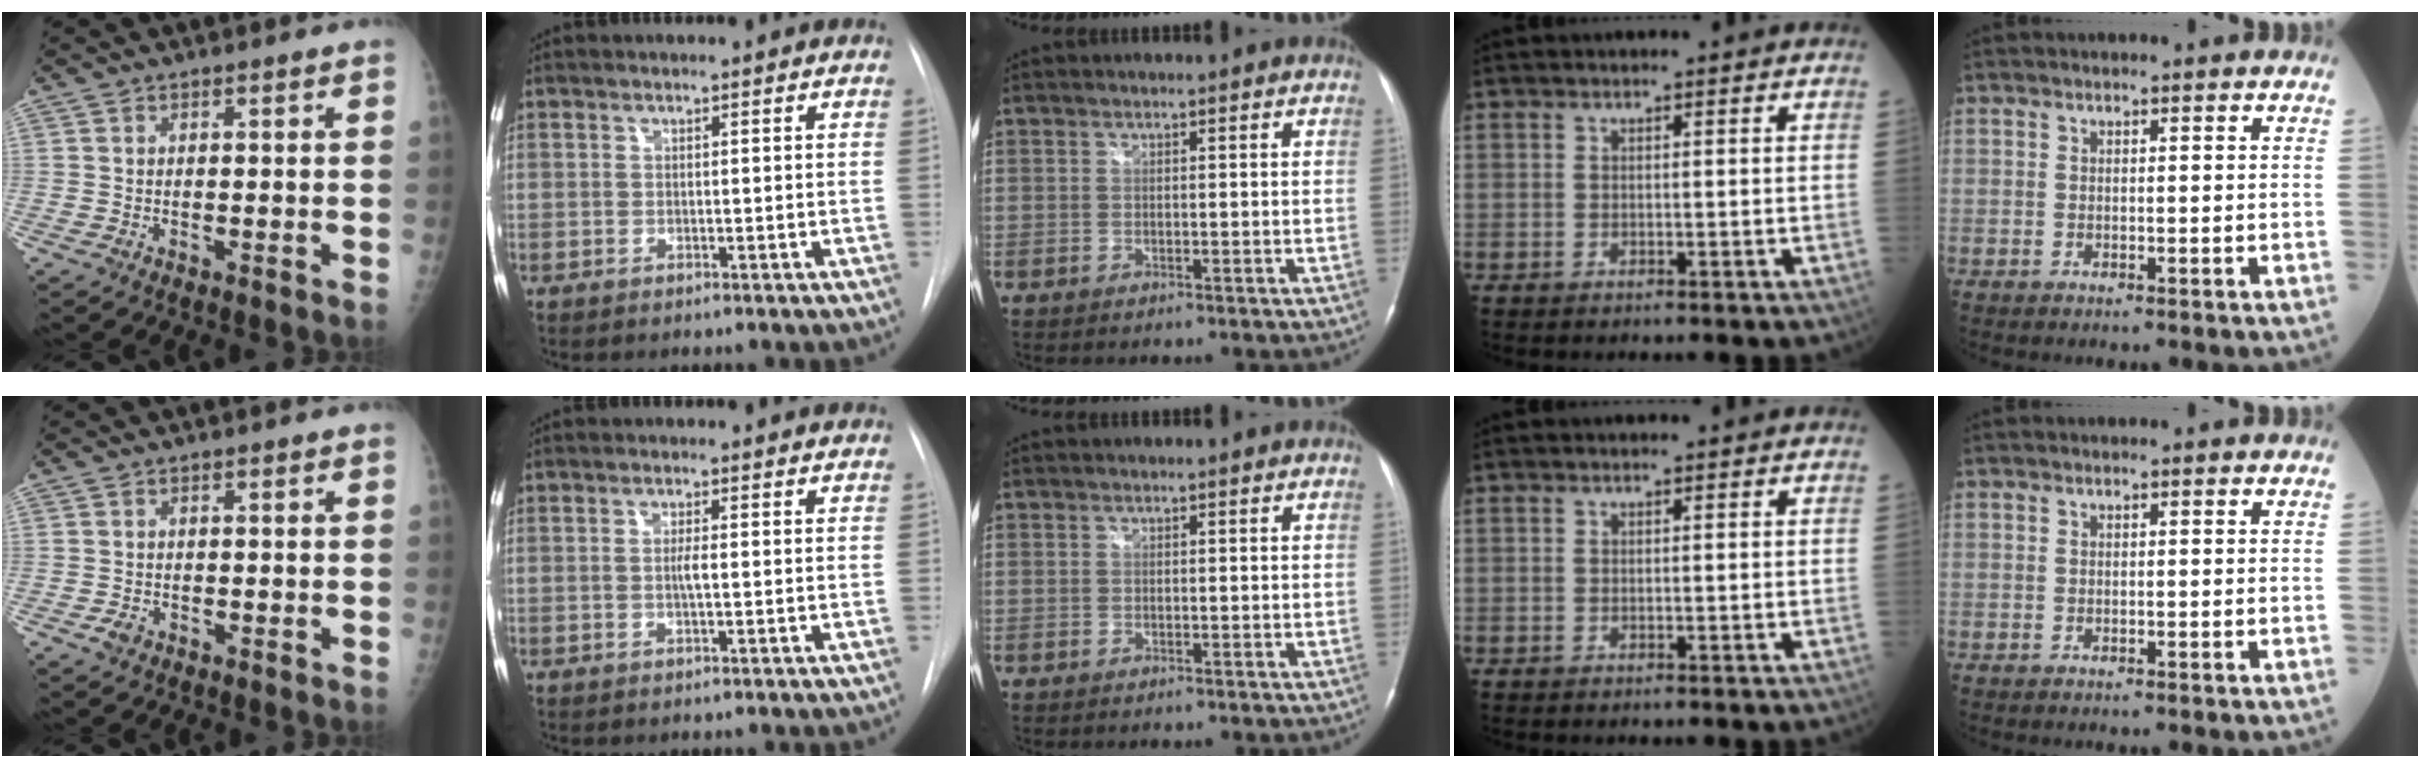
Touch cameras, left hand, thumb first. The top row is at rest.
{"thumb": {"total": 1.6, "force": [-0.8, 1.2, 0.8], "torque": [-0.012, 0.001, -0.013]}, "index": {"total": 1.4, "force": [-0.1, 0.0, 1.4], "torque": [-0.028, 0.001, -0.004]}}